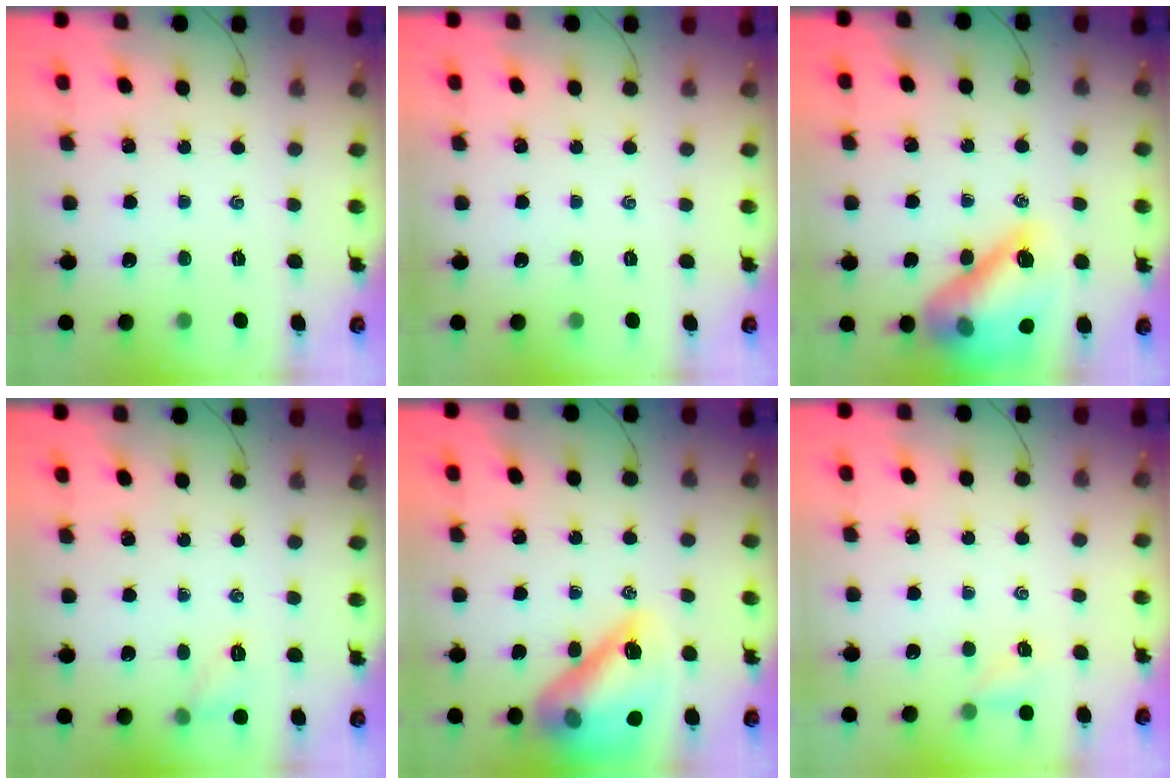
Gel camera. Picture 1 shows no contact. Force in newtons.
{"total": 0.0}
{"total": 17.7, "press": 17.7, "slide": 1.6}
{"total": 6.3, "press": 6.2, "slide": 1.0}
{"total": 19.9, "press": 19.8, "slide": 2.7}
{"total": 2.4, "press": 2.3, "slide": 0.9}